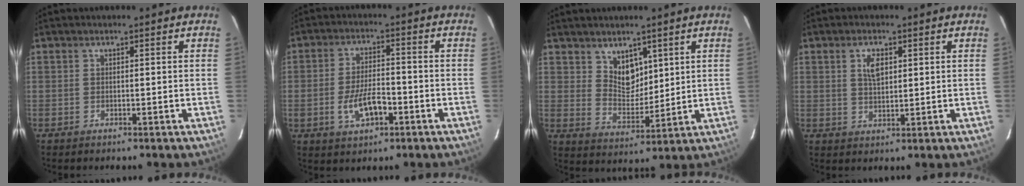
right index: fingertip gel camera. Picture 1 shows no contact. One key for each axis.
{"total": 7.7, "fx": -2.9, "fy": 3.4, "fz": 6.3, "tx": -0.128, "ty": 0.000, "tz": -0.046}
{"total": 6.2, "fx": 3.8, "fy": 4.0, "fz": 2.9, "tx": -0.038, "ty": 0.001, "tz": 0.076}
{"total": 3.9, "fx": 1.3, "fy": 2.1, "fz": 3.1, "tx": -0.054, "ty": 0.006, "tz": 0.026}